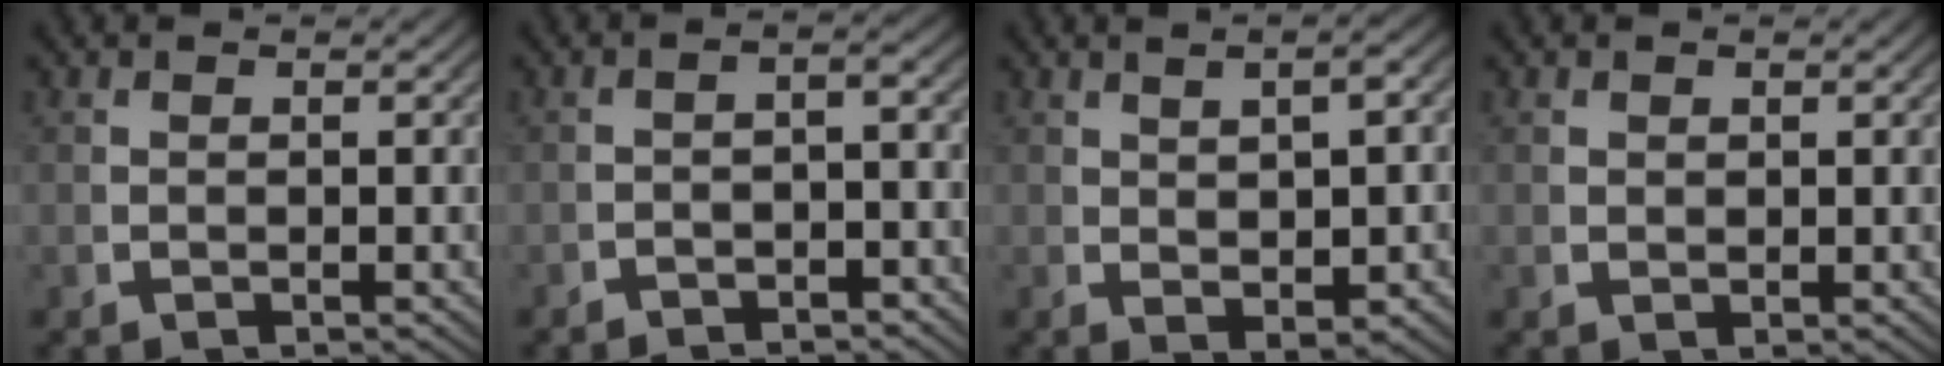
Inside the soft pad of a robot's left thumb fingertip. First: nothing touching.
{"total": 2.4, "force": [-2.0, 0.4, 1.2], "torque": [-0.017, -0.005, -0.032]}
{"total": 4.6, "force": [1.1, 2.1, 3.9], "torque": [-0.043, 0.004, 0.025]}
{"total": 0.8, "force": [0.6, 0.4, 0.3], "torque": [-0.003, -0.006, 0.020]}